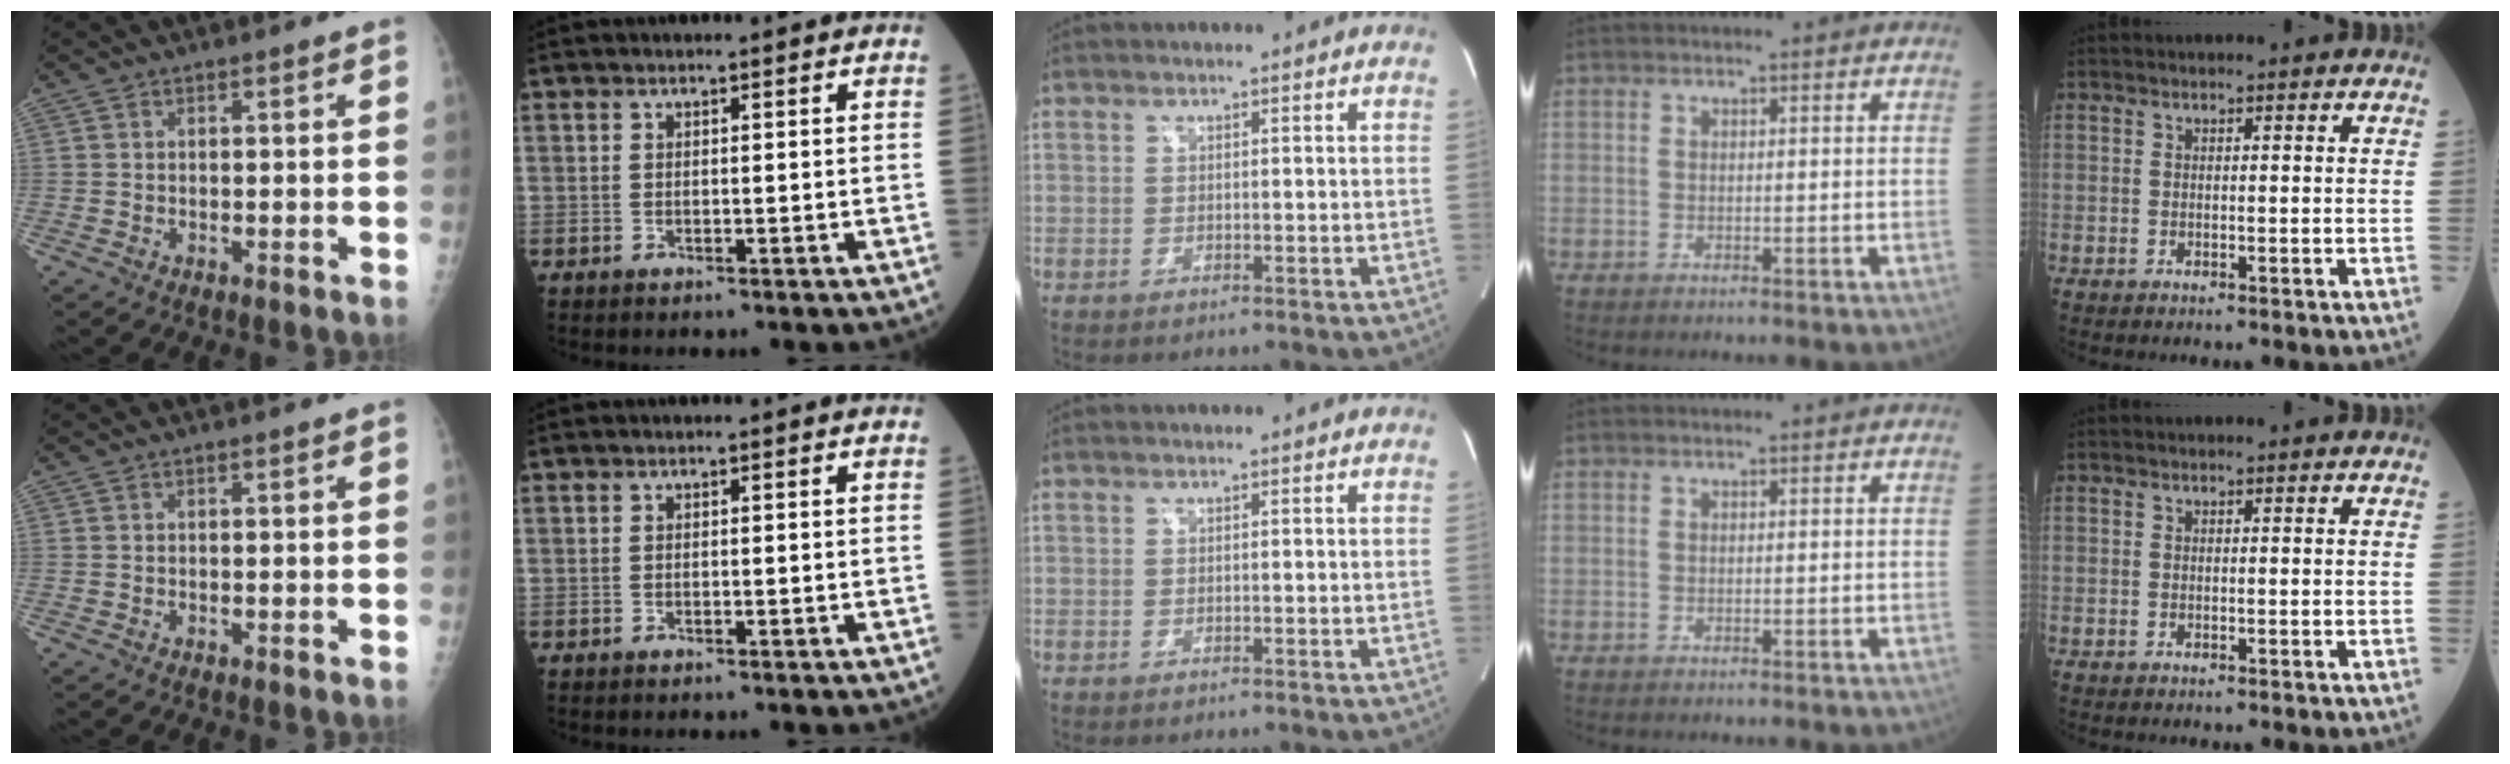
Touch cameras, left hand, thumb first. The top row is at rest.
{}